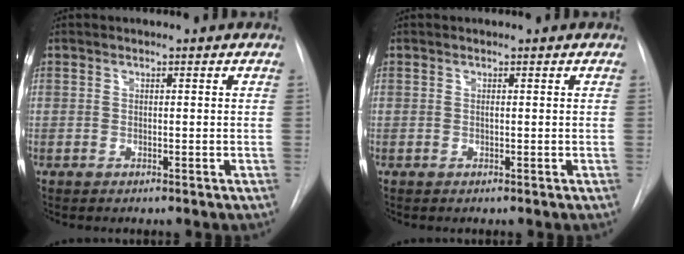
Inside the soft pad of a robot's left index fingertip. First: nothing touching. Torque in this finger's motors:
{"motor_torque": [0.14, -0.22, -0.02, 0.00]}